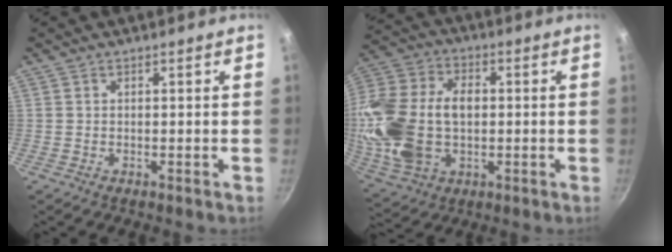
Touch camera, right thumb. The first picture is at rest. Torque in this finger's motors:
{"motor_torque": [1.53, 3.48, 1.48, -0.83, 0.30]}